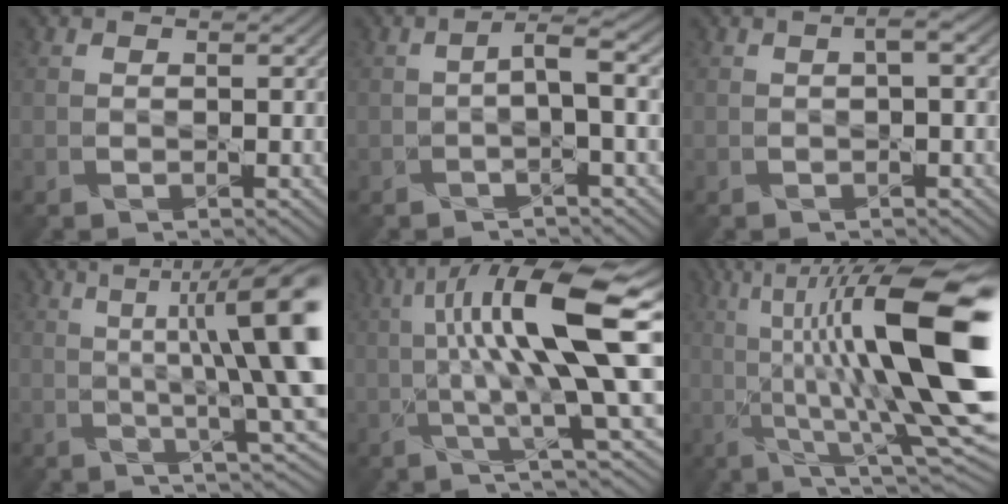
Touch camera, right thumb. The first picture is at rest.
{"total": 2.7, "force": [-0.2, 0.0, 2.7], "torque": [-0.053, 0.011, -0.012]}
{"total": 1.0, "force": [0.1, -0.1, 0.9], "torque": [-0.017, 0.005, 0.002]}
{"total": 13.4, "force": [2.0, 2.3, 13.0], "torque": [-0.184, 0.008, 0.045]}
{"total": 13.7, "force": [1.7, 1.9, 13.4], "torque": [-0.212, 0.024, 0.030]}
{"total": 19.1, "force": [3.2, 4.9, 18.2], "torque": [-0.292, 0.034, 0.061]}